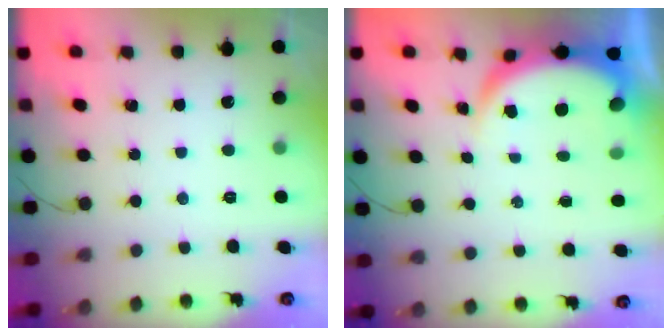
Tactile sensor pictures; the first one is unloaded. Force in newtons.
{"total": 5.8, "press": 5.7, "slide": 0.7}